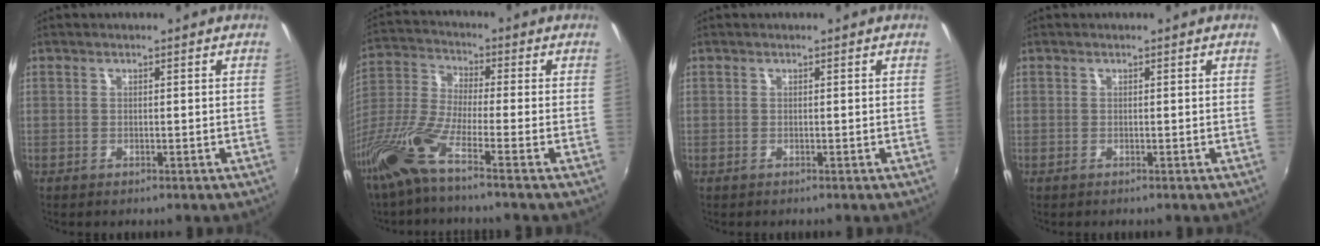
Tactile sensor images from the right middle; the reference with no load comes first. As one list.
[{"total": 10.6, "force": [-6.4, 0.5, 8.4], "torque": [-0.178, -0.017, -0.134]}, {"total": 0.0}, {"total": 0.0}]